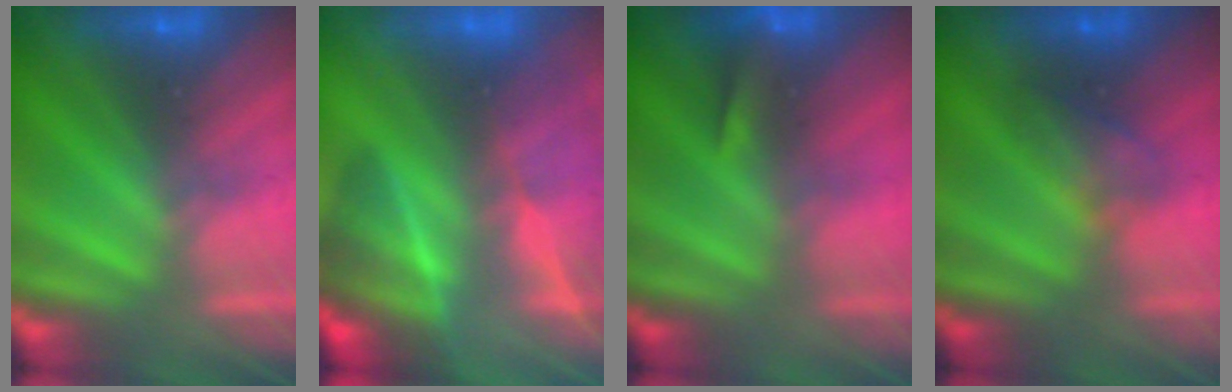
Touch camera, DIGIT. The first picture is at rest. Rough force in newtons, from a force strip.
{"total": 8.6}
{"total": 4.7}
{"total": 2.3}